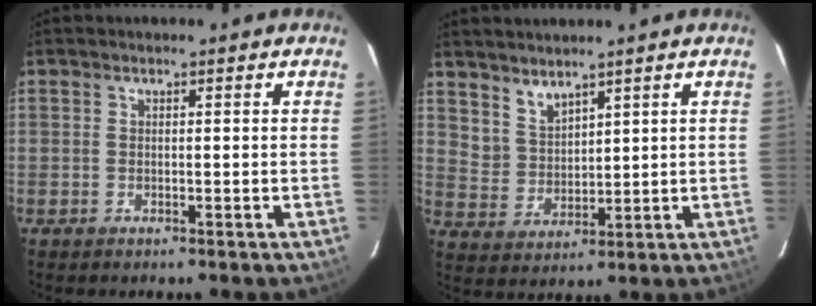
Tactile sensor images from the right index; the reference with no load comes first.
{"total": 5.6, "force": [4.6, 2.7, 1.6], "torque": [-0.025, 0.003, 0.101]}